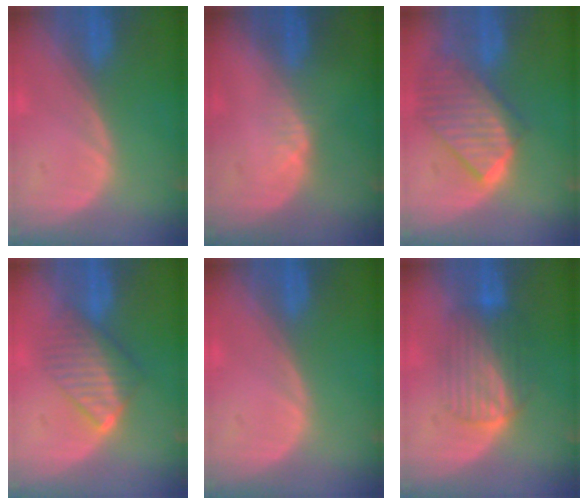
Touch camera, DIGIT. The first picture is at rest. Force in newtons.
{"total": 1.7, "press": 1.5, "slide": 0.8}
{"total": 9.8, "press": 8.6, "slide": 4.8}
{"total": 6.4, "press": 6.3, "slide": 0.8}
{"total": 0.0}
{"total": 6.6, "press": 6.5, "slide": 1.3}